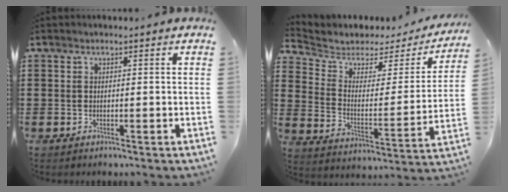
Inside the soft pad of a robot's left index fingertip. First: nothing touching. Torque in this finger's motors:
{"motor_torque": [-0.79, -0.71, 0.02, -0.02]}